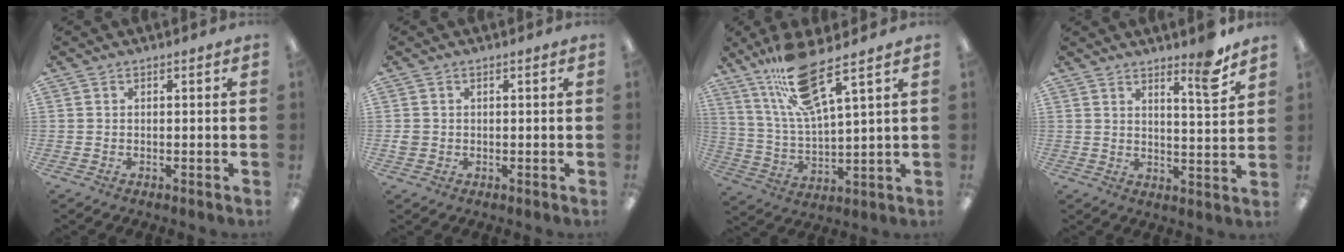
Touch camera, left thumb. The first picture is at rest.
{"total": 1.8, "force": [0.0, 1.6, 0.7], "torque": [-0.013, 0.005, -0.002]}
{"total": 16.1, "force": [11.4, 3.2, 10.9], "torque": [-0.214, -0.046, 0.192]}
{"total": 7.9, "force": [6.1, 1.0, 4.9], "torque": [-0.058, -0.044, 0.093]}